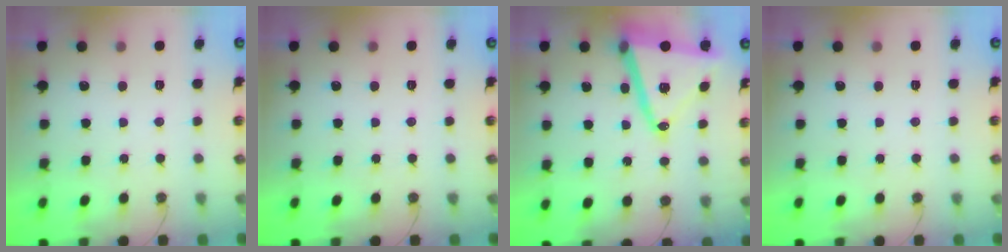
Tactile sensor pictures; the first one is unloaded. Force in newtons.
{"total": 0.0}
{"total": 20.6, "press": 20.4, "slide": 2.7}
{"total": 0.0}